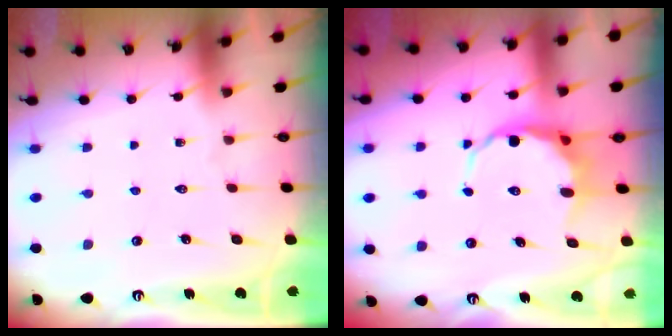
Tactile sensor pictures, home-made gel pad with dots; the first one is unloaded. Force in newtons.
{"total": 7.4, "press": 7.2, "slide": 1.7}